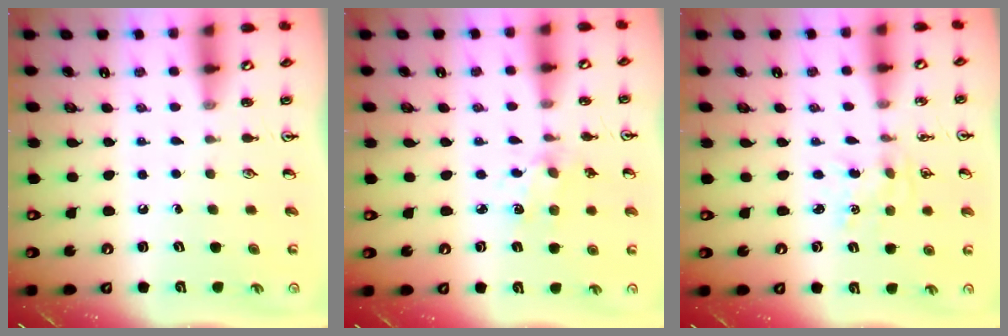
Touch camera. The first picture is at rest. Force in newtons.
{"total": 3.0, "press": 3.0, "slide": 0.2}
{"total": 0.6, "press": 0.6, "slide": 0.1}